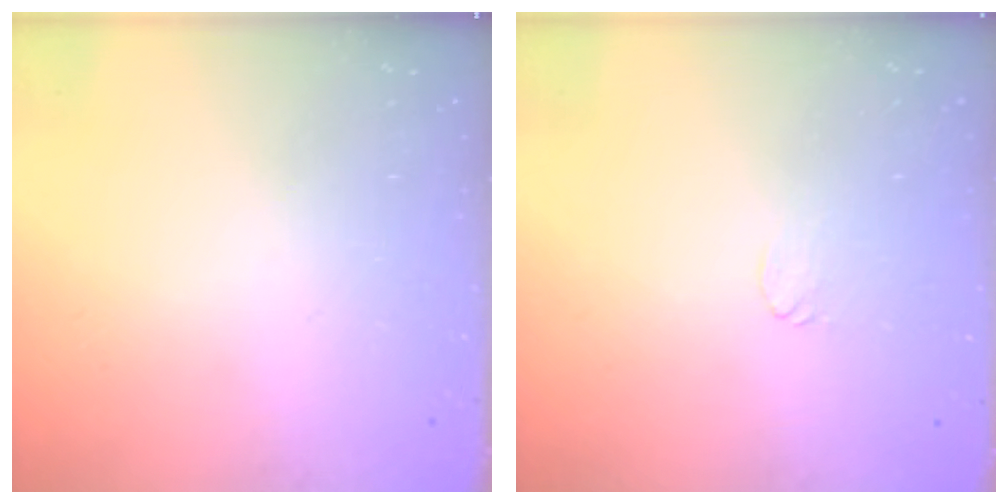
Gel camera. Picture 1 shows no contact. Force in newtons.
{"total": 4.1, "press": 4.1, "slide": 0.4}